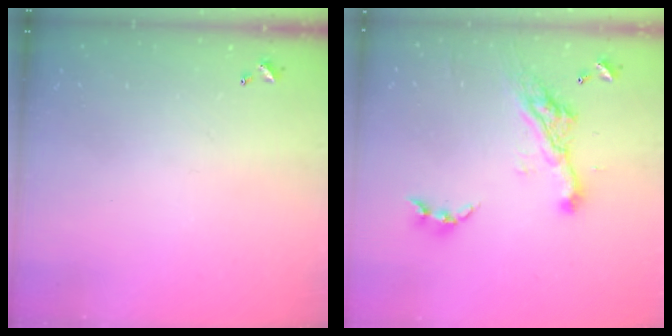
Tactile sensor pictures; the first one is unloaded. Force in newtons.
{"total": 11.0, "press": 10.9, "slide": 1.2}